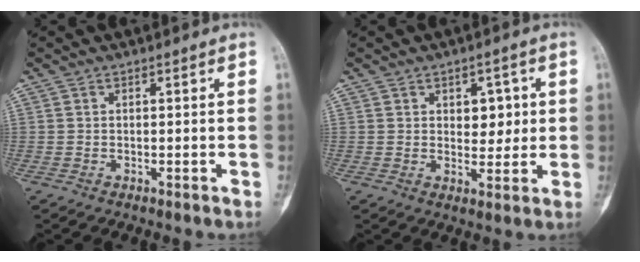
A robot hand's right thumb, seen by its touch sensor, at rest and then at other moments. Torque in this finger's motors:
{"motor_torque": [-0.25, 0.34, 0.26, -0.17, 0.02]}